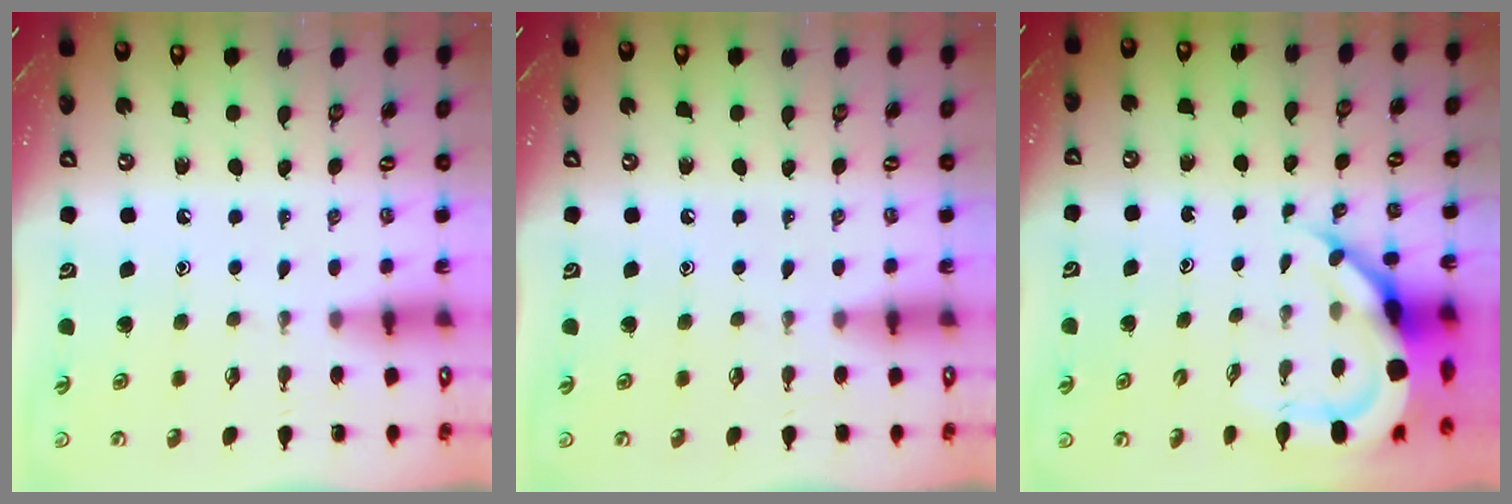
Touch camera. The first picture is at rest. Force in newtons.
{"total": 0.0}
{"total": 9.9, "press": 9.8, "slide": 1.2}